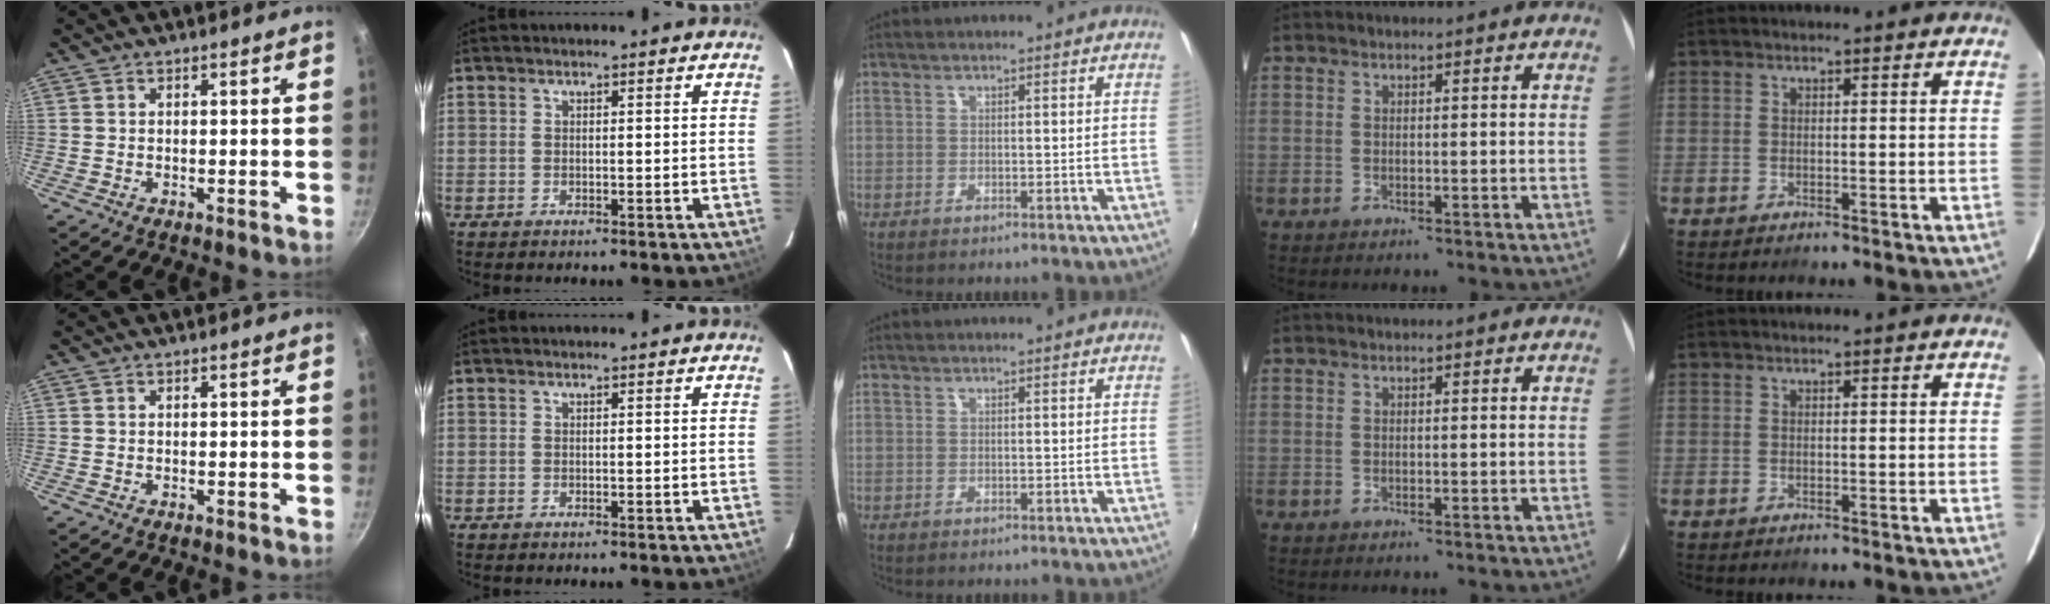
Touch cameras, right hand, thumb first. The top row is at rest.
{}